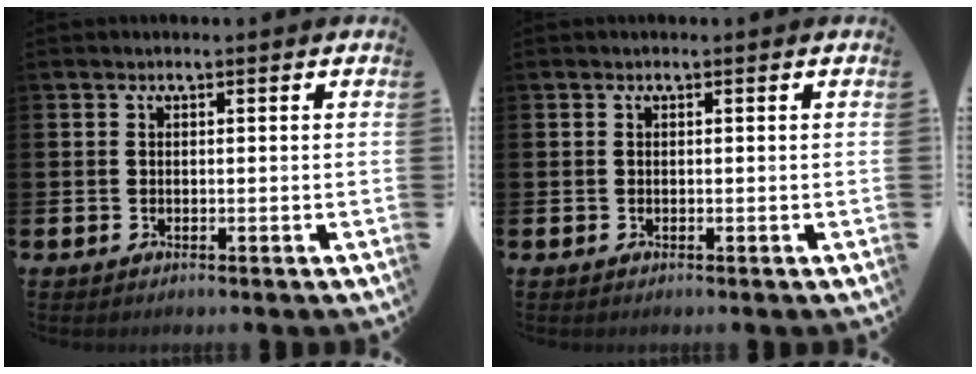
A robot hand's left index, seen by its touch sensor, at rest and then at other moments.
{"total": 0.0}